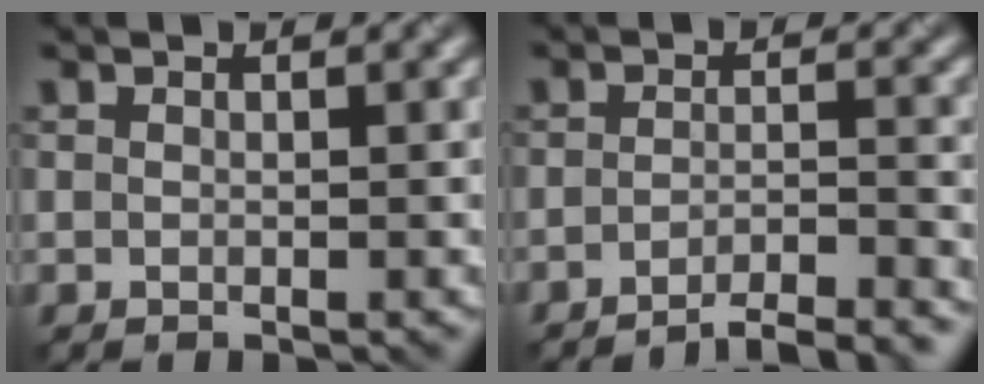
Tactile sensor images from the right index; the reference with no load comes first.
{"total": 5.4, "force": [-4.5, 0.9, 2.8], "torque": [-0.034, 0.005, -0.073]}